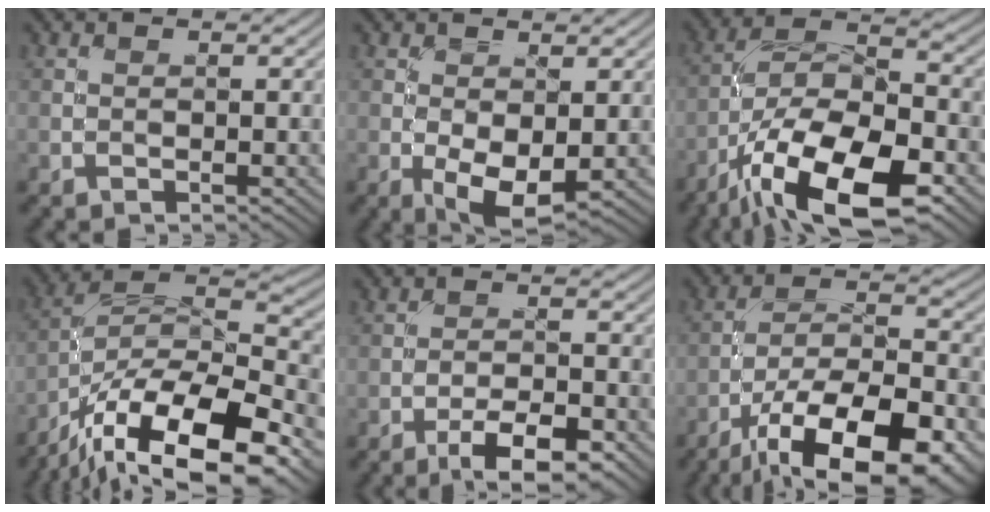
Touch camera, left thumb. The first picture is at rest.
{"total": 4.8, "force": [-0.9, 2.4, 4.1], "torque": [-0.079, -0.007, -0.016]}
{"total": 16.4, "force": [-9.4, 6.3, 11.9], "torque": [-0.217, -0.010, -0.178]}
{"total": 18.2, "force": [-12.1, 6.9, 11.8], "torque": [-0.222, -0.023, -0.199]}
{"total": 6.4, "force": [-4.0, 1.9, 4.6], "torque": [-0.074, 0.004, -0.064]}
{"total": 17.9, "force": [-10.6, 6.8, 12.7], "torque": [-0.200, -0.028, -0.167]}